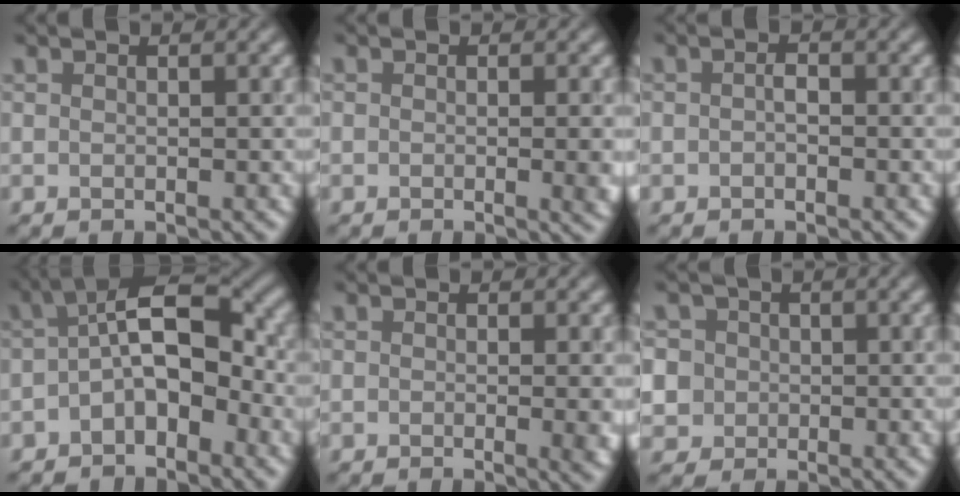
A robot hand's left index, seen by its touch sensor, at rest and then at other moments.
{"total": 2.6, "force": [-0.3, 0.9, 2.4], "torque": [-0.024, -0.005, -0.002]}
{"total": 0.9, "force": [-0.3, 0.5, 0.7], "torque": [-0.013, 0.002, -0.007]}
{"total": 6.8, "force": [-1.0, 3.4, 5.8], "torque": [-0.094, 0.020, -0.028]}
{"total": 2.8, "force": [-0.4, 1.0, 2.6], "torque": [-0.025, -0.006, -0.002]}
{"total": 6.5, "force": [0.8, 6.1, 2.1], "torque": [-0.053, 0.029, -0.012]}